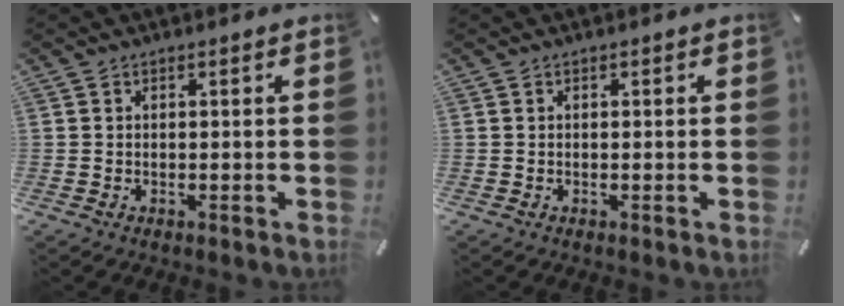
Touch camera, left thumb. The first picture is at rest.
{"total": 0.0}